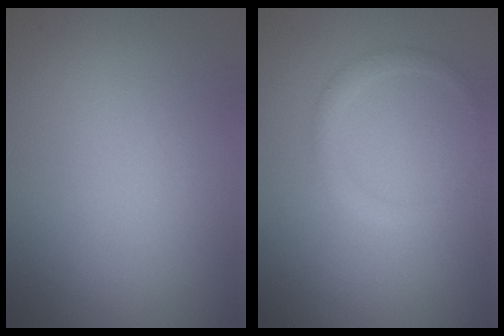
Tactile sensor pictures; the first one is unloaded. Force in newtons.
{"total": 1.3, "press": 1.3, "slide": 0.1}